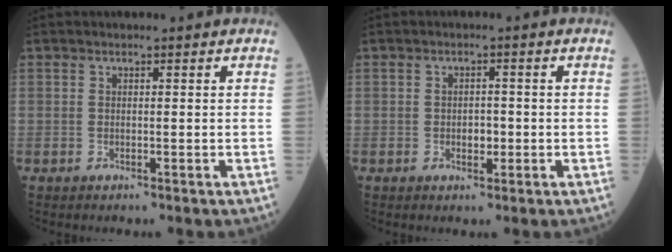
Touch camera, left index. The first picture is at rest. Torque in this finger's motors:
{"motor_torque": [0.16, 0.11, 0.00, 0.00]}